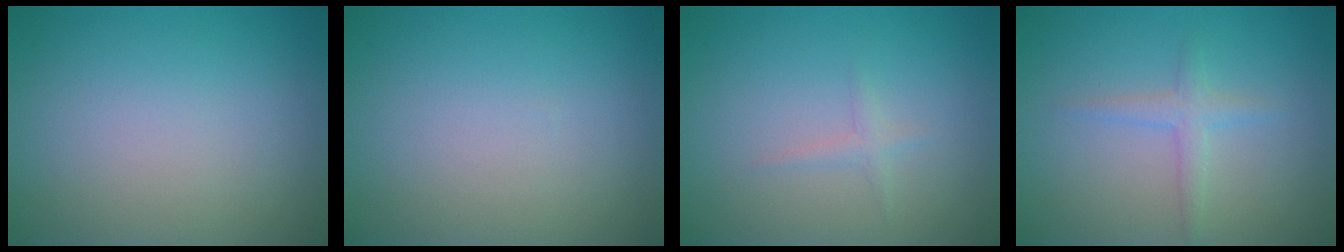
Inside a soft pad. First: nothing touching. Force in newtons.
{"total": 0.0}
{"total": 0.9, "press": 0.8, "slide": 0.0}
{"total": 1.6, "press": 1.6, "slide": 0.1}